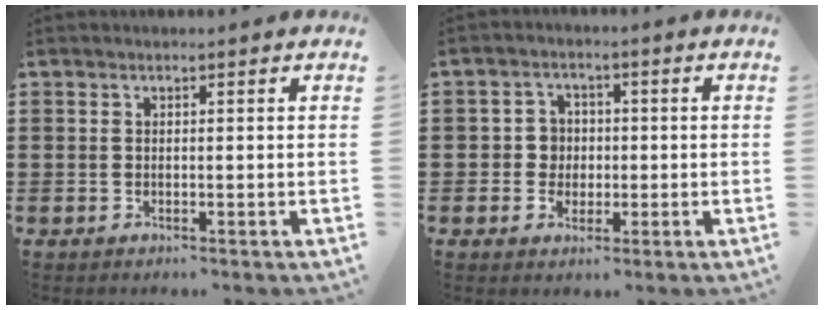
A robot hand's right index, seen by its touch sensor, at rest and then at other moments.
{"total": 3.8, "force": [-0.3, 3.7, 0.9], "torque": [-0.032, 0.012, -0.010]}